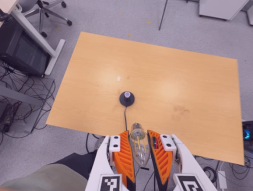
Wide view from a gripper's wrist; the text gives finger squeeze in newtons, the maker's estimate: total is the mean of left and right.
{"total": 21.5, "left": 24.0, "right": 18.9}